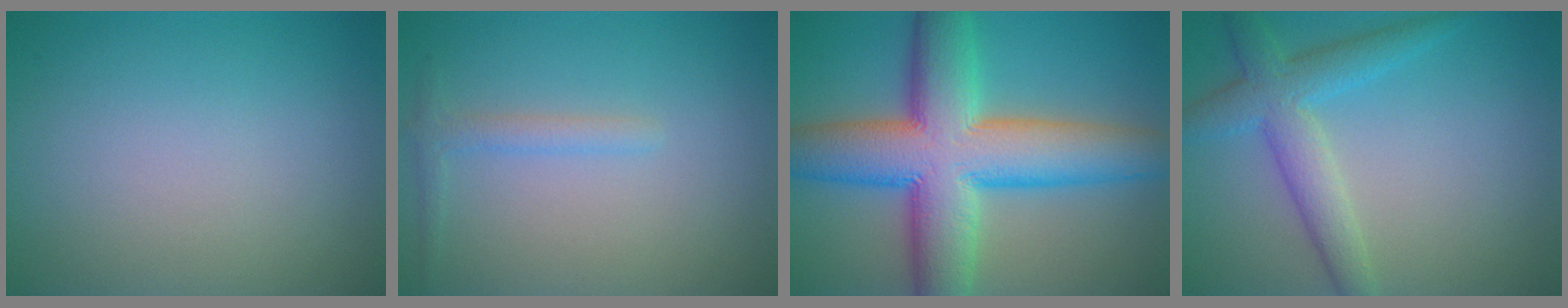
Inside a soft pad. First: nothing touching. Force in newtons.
{"total": 1.4, "press": 1.4, "slide": 0.1}
{"total": 13.0, "press": 12.9, "slide": 0.7}
{"total": 4.5, "press": 4.5, "slide": 0.2}